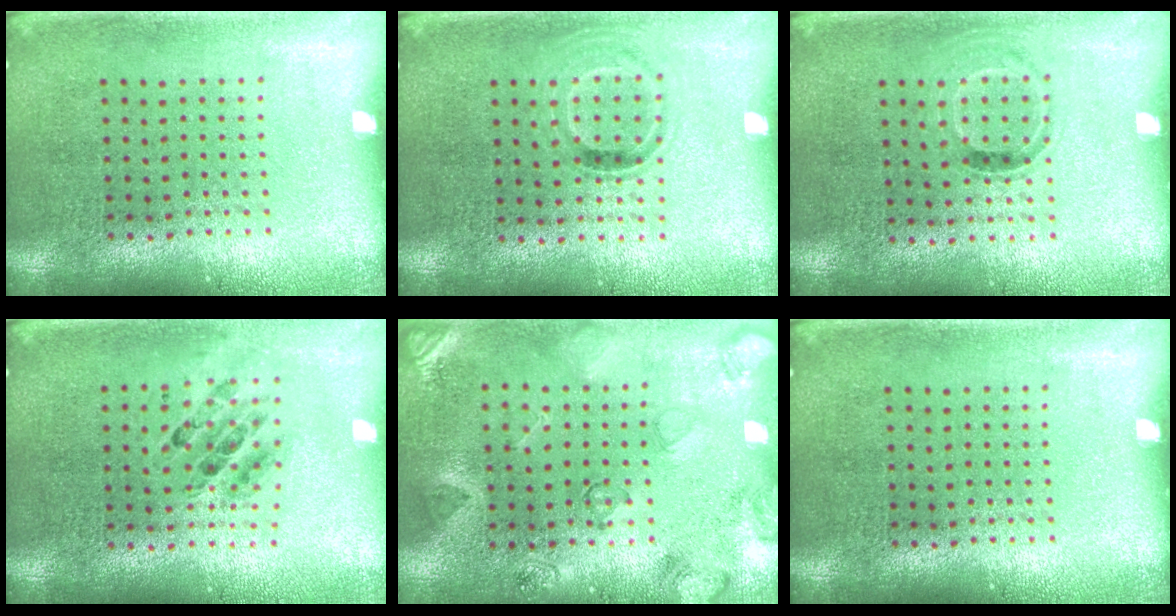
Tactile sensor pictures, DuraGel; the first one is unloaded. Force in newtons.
{"total": 0.8, "press": 0.7, "slide": 0.4}
{"total": 0.9, "press": 0.8, "slide": 0.5}
{"total": 0.6, "press": 0.6, "slide": 0.2}
{"total": 2.6, "press": 1.9, "slide": 1.7}
{"total": 0.0}